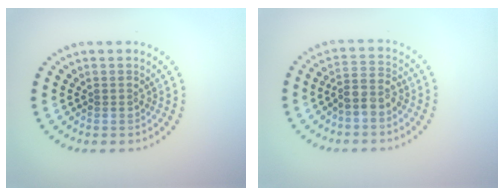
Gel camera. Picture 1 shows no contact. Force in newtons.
{"total": 2.4, "press": 2.2, "slide": 1.1}